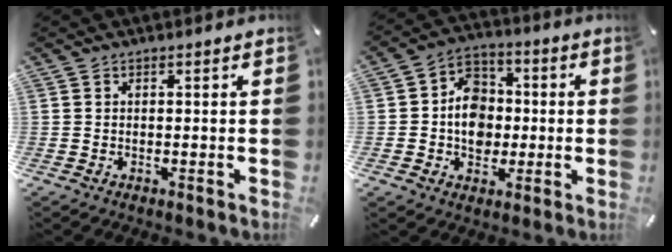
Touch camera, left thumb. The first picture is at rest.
{"total": 9.6, "force": [-1.2, 8.2, 4.8], "torque": [-0.078, 0.023, -0.019]}